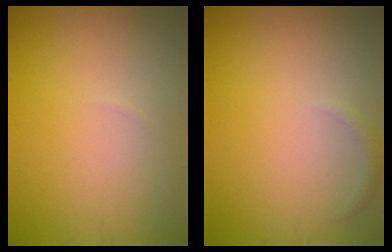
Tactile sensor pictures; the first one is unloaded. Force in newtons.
{"total": 0.8, "press": 0.8, "slide": 0.0}